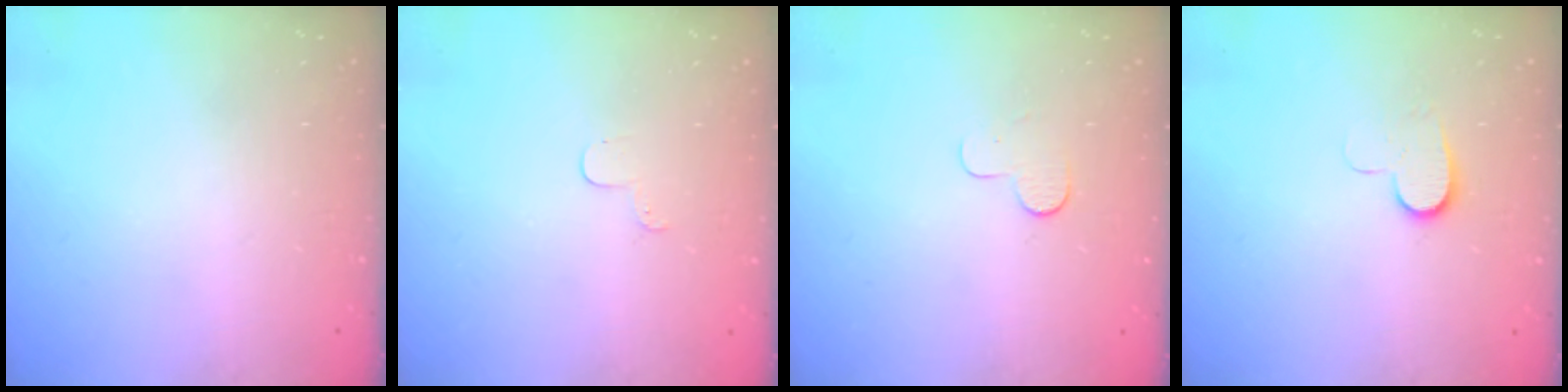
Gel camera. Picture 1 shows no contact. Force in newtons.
{"total": 2.9, "press": 2.9, "slide": 0.3}
{"total": 3.6, "press": 3.6, "slide": 0.3}
{"total": 7.4, "press": 7.4, "slide": 0.8}